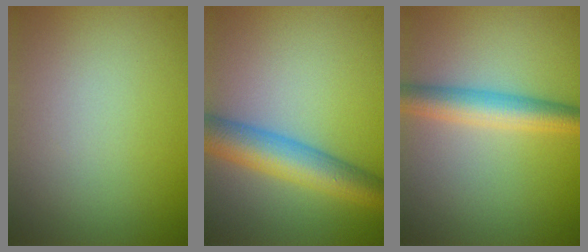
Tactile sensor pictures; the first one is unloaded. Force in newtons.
{"total": 6.0, "press": 6.0, "slide": 0.2}
{"total": 4.3, "press": 4.3, "slide": 0.1}